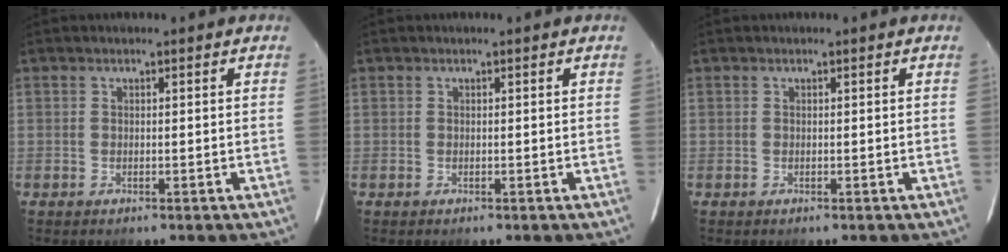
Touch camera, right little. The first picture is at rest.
{"total": 0.0}
{"total": 0.0}